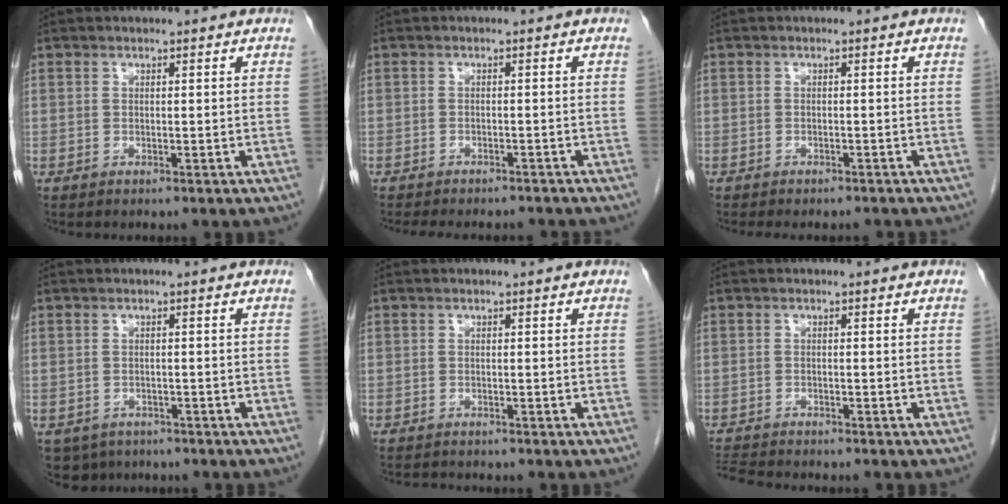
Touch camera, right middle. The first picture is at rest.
{"total": 9.2, "force": [-8.2, 2.8, 3.1], "torque": [-0.050, -0.004, -0.100]}
{"total": 5.7, "force": [-5.0, 1.9, 1.9], "torque": [-0.022, -0.005, -0.063]}
{"total": 4.8, "force": [-3.4, 3.3, 0.8], "torque": [-0.011, 0.001, -0.047]}
{"total": 1.5, "force": [-1.4, 0.3, 0.0], "torque": [-0.005, -0.007, -0.022]}
{"total": 4.8, "force": [-4.7, 0.2, 1.1], "torque": [-0.023, -0.017, -0.080]}